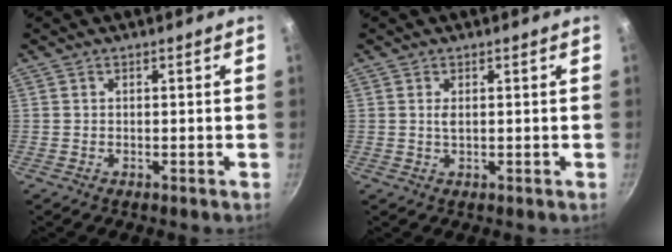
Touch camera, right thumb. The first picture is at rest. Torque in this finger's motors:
{"motor_torque": [0.01, -0.03, 0.80, 0.22, 0.16]}